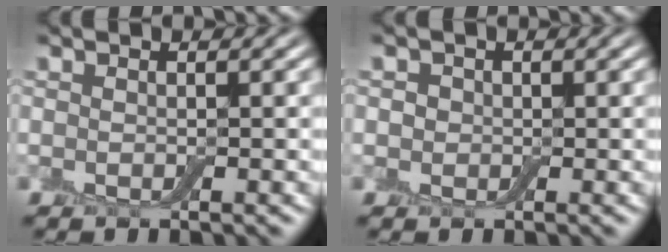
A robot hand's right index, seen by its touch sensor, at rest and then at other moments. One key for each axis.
{"total": 1.2, "fx": 0.2, "fy": 1.1, "fz": 0.2, "tx": 0.000, "ty": 0.001, "tz": -0.003}